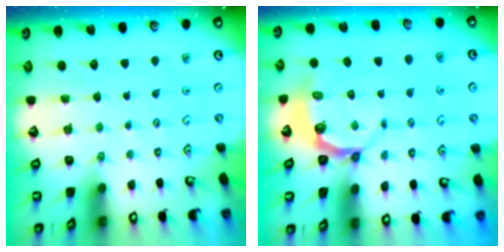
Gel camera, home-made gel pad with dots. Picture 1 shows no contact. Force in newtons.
{"total": 5.4, "press": 4.7, "slide": 2.7}